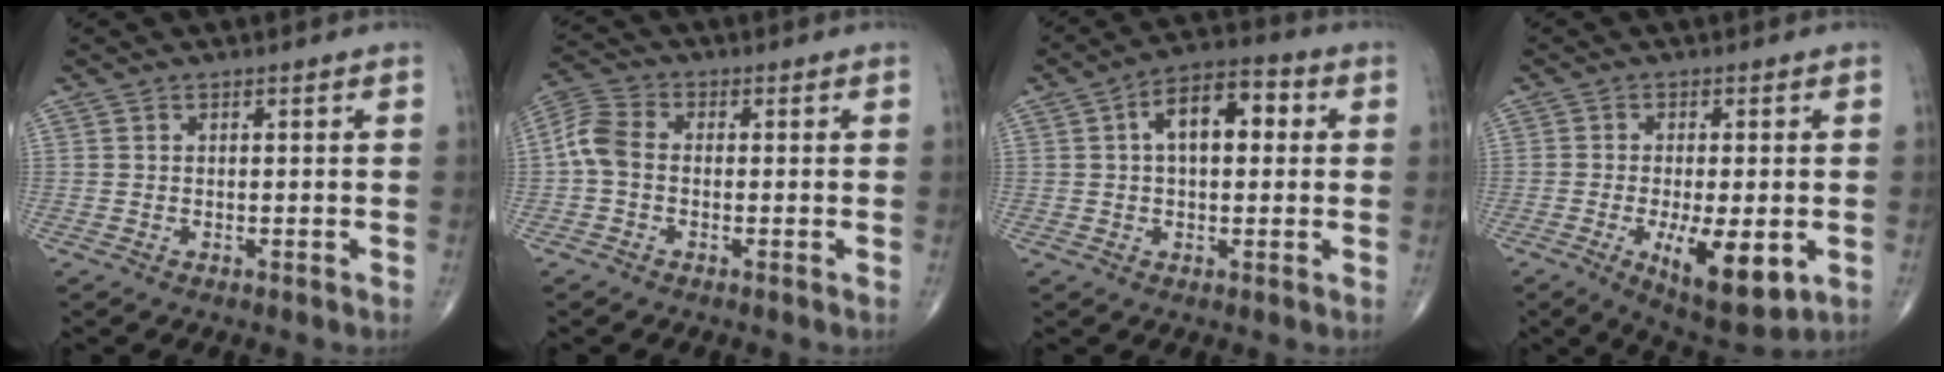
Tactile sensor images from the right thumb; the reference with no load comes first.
{"total": 6.0, "force": [-0.5, 4.2, 4.3], "torque": [-0.092, 0.017, -0.023]}
{"total": 10.0, "force": [1.9, 5.4, 8.3], "torque": [-0.115, 0.025, 0.021]}
{"total": 12.4, "force": [-3.4, 4.4, 11.0], "torque": [-0.167, -0.018, -0.043]}